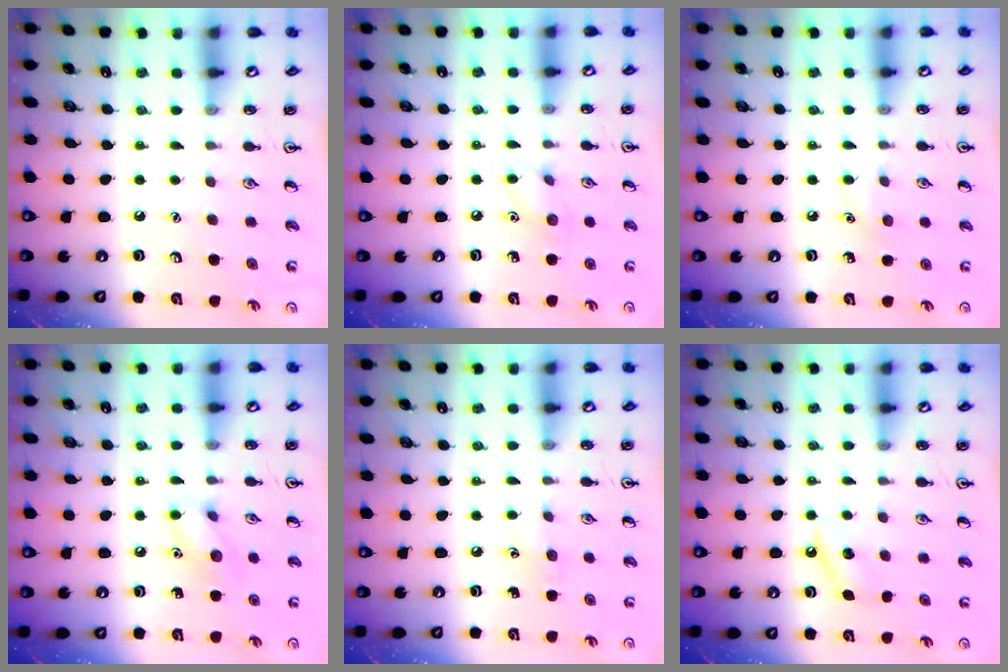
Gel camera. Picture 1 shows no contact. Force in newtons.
{"total": 5.9, "press": 5.6, "slide": 1.9}
{"total": 6.5, "press": 6.2, "slide": 1.9}
{"total": 7.9, "press": 7.9, "slide": 0.5}
{"total": 5.3, "press": 5.2, "slide": 1.2}
{"total": 4.1, "press": 3.9, "slide": 1.4}